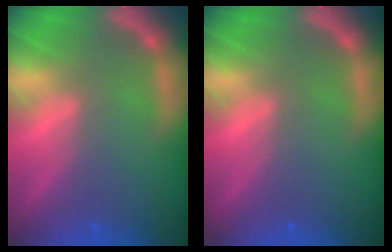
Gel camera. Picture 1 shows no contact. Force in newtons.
{"total": 0.0}